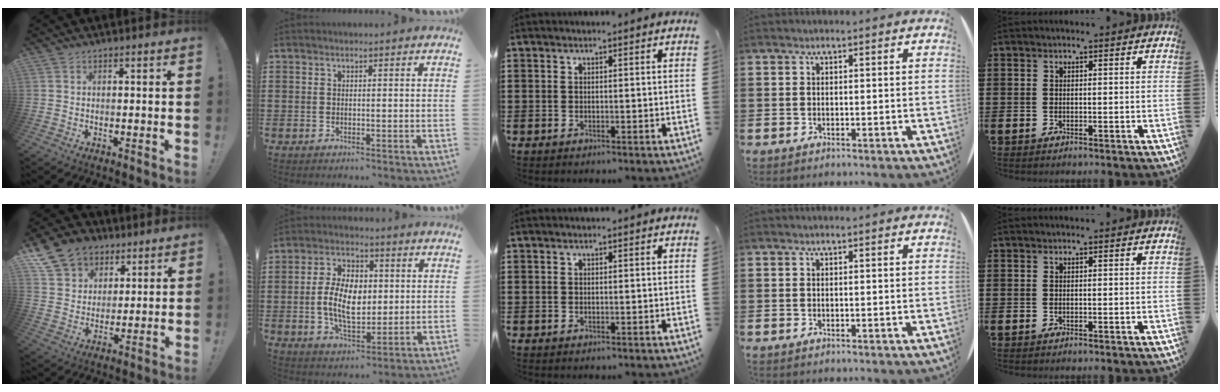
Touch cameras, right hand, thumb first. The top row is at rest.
{"thumb": {"total": 13.7, "force": [7.8, 10.4, 4.5], "torque": [-0.069, -0.044, 0.154]}, "index": {"total": 9.4, "force": [0.0, 5.6, 7.5], "torque": [-0.154, 0.010, -0.003]}}